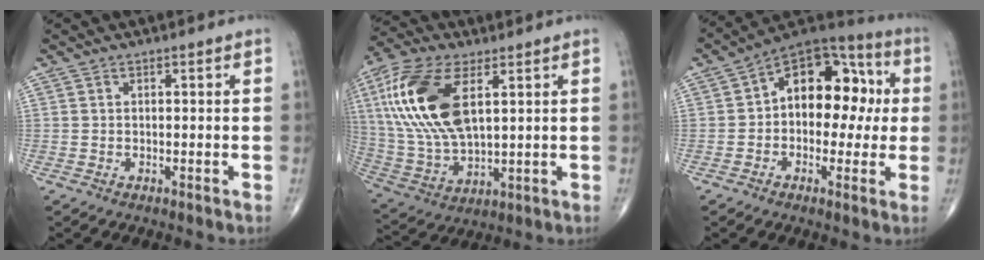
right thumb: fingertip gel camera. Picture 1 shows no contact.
{"total": 19.9, "force": [5.8, 9.8, 16.4], "torque": [-0.348, -0.011, 0.112]}
{"total": 16.3, "force": [1.3, 10.5, 12.4], "torque": [-0.127, 0.044, 0.005]}